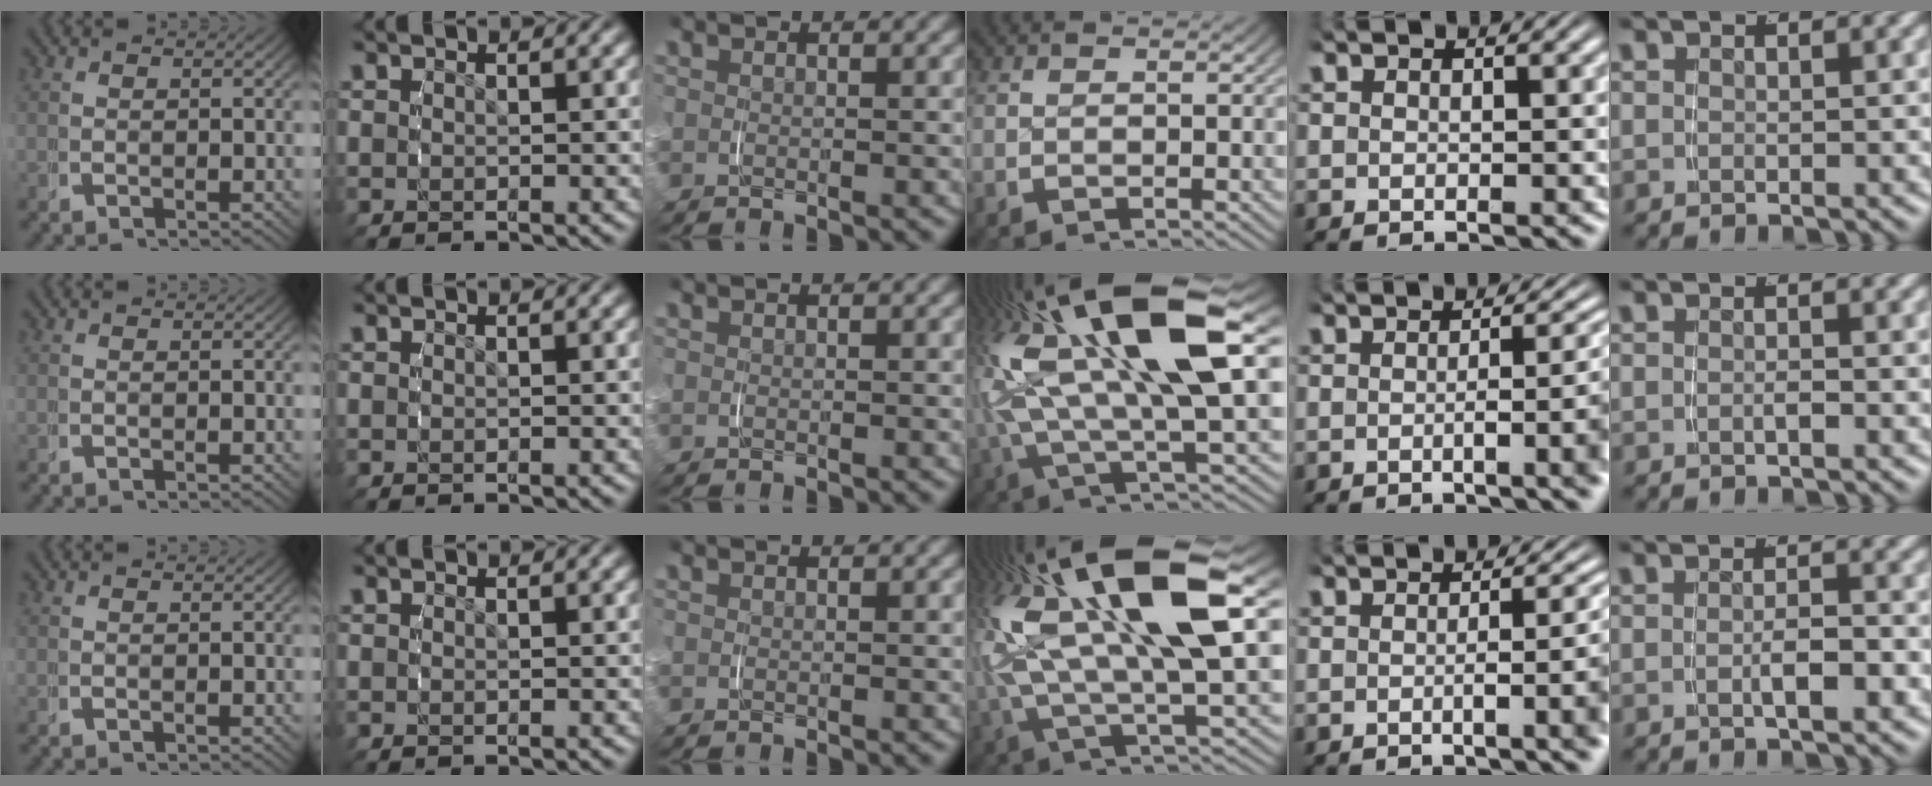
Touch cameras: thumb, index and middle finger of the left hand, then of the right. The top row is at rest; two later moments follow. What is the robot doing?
{"motion": "grasp_and_lifting", "object": "phone"}